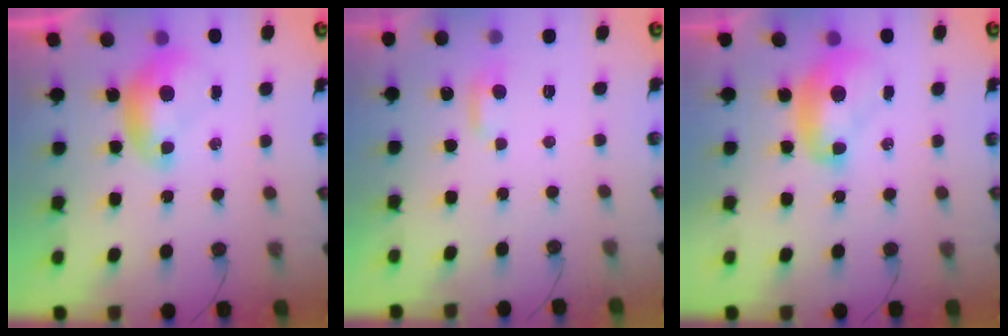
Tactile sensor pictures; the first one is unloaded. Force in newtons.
{"total": 1.6, "press": 1.4, "slide": 0.7}
{"total": 2.4, "press": 2.4, "slide": 0.3}